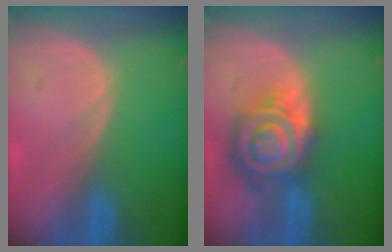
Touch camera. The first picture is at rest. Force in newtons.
{"total": 8.8, "press": 8.8, "slide": 0.5}